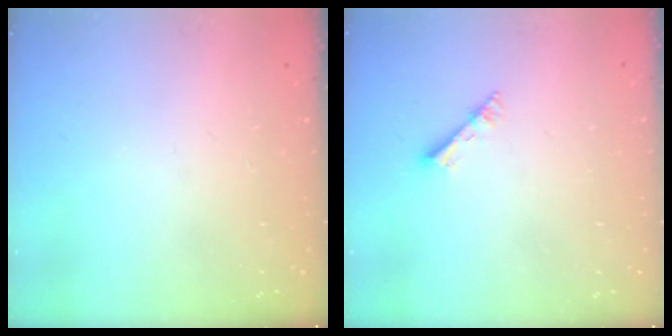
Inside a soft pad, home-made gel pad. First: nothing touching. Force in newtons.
{"total": 3.0, "press": 3.0, "slide": 0.3}